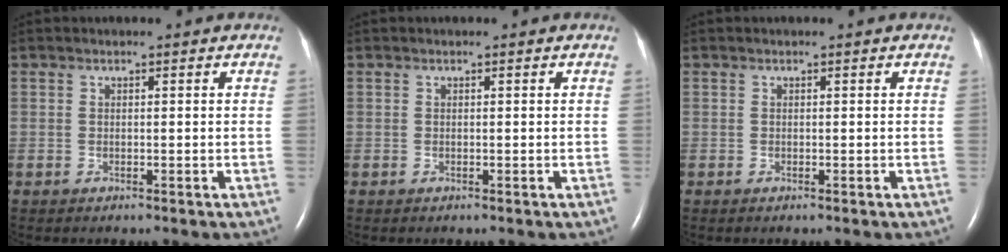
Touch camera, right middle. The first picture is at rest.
{"total": 0.0}
{"total": 0.0}